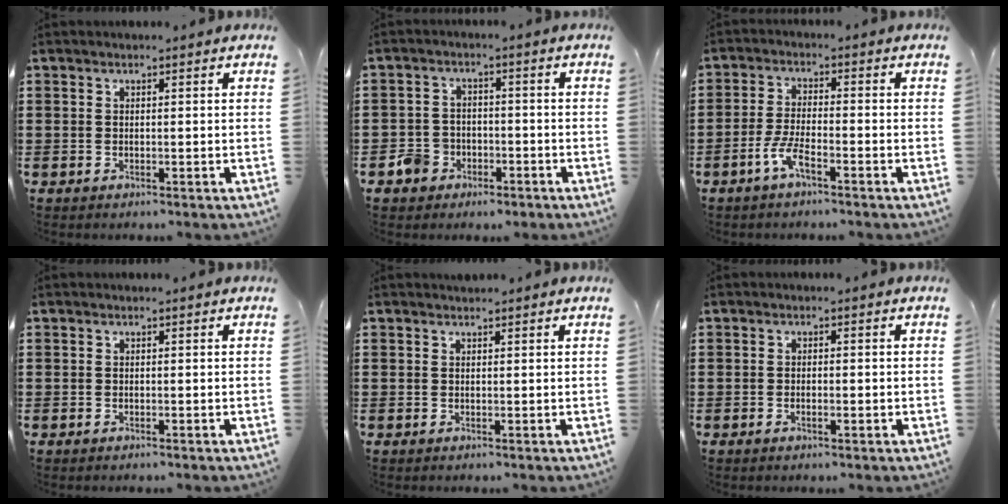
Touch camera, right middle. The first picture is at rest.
{"total": 4.3, "force": [-2.6, 3.2, 1.1], "torque": [-0.038, 0.003, -0.056]}
{"total": 4.4, "force": [-2.6, 0.8, 3.5], "torque": [-0.075, -0.001, -0.053]}
{"total": 0.0}
{"total": 0.6, "force": [0.6, 0.0, -0.1], "torque": [-0.001, -0.002, 0.012]}
{"total": 1.1, "force": [-0.4, 0.3, 0.9], "torque": [-0.017, -0.002, -0.007]}